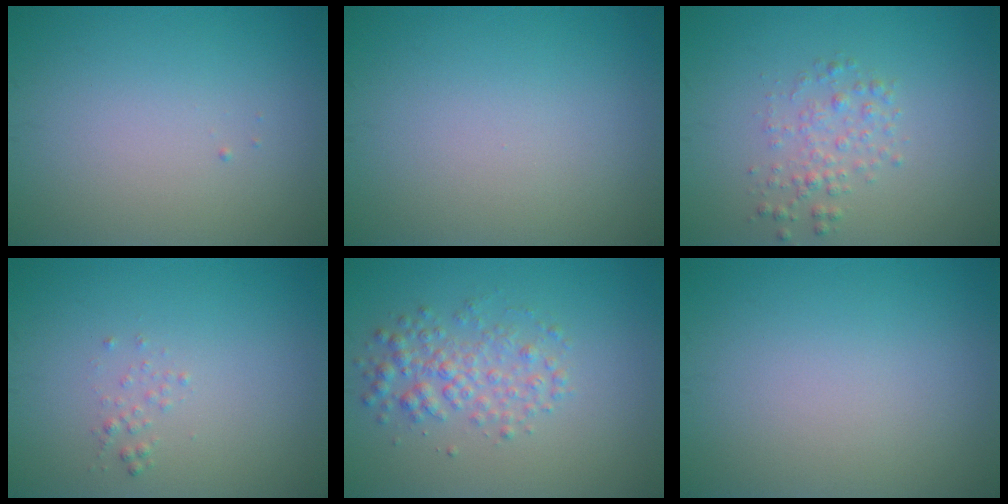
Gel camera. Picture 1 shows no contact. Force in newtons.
{"total": 0.0}
{"total": 1.9, "press": 1.9, "slide": 0.0}
{"total": 0.8, "press": 0.8, "slide": 0.1}
{"total": 3.0, "press": 3.0, "slide": 0.0}
{"total": 0.0}